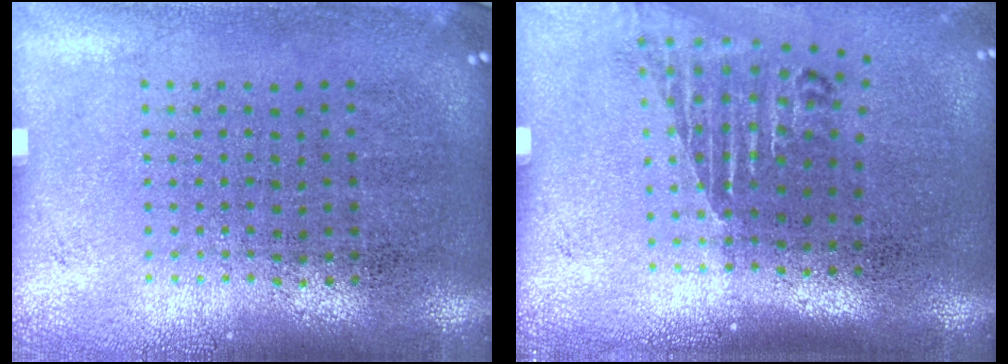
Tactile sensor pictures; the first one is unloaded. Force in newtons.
{"total": 1.6, "press": 1.3, "slide": 0.9}